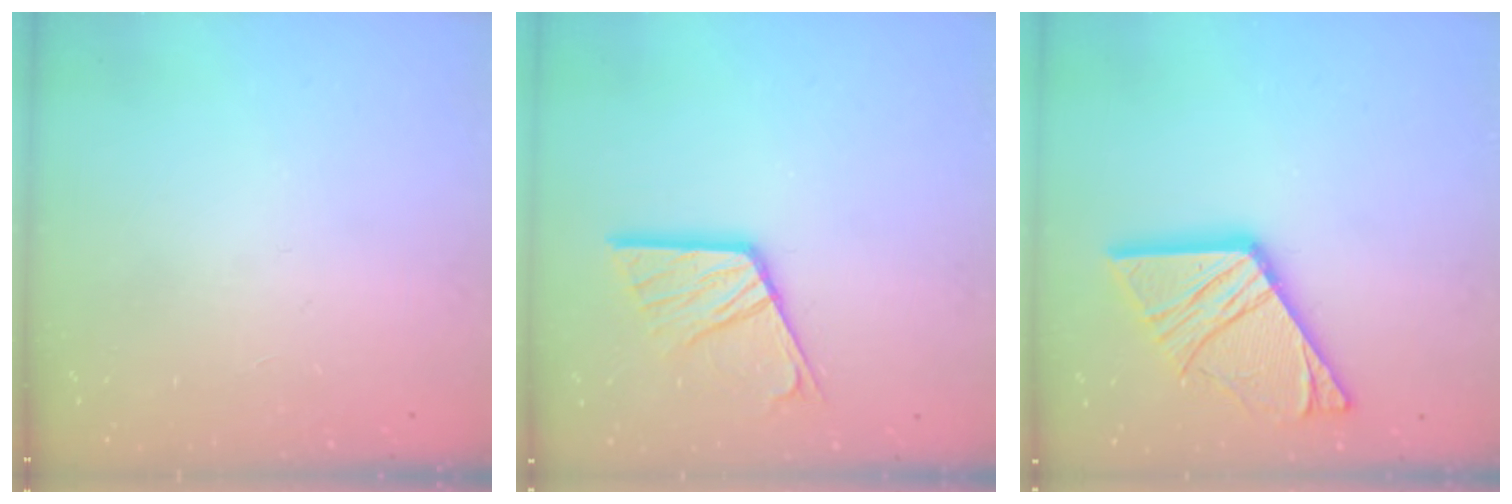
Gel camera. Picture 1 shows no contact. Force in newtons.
{"total": 15.5, "press": 15.4, "slide": 1.6}
{"total": 18.4, "press": 18.3, "slide": 1.8}